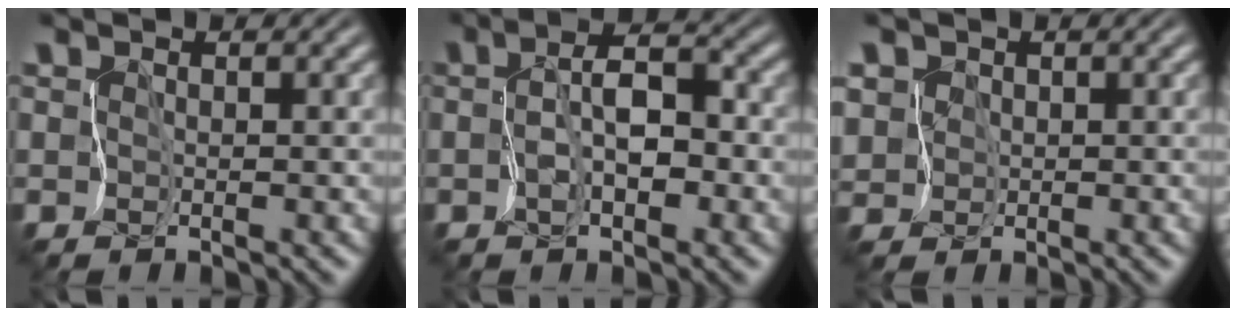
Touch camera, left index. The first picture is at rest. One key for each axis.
{"total": 4.5, "fx": -1.2, "fy": 2.2, "fz": 3.7, "tx": -0.067, "ty": 0.004, "tz": -0.021}
{"total": 3.1, "fx": 1.1, "fy": 2.8, "fz": 0.8, "tx": -0.027, "ty": 0.019, "tz": 0.017}